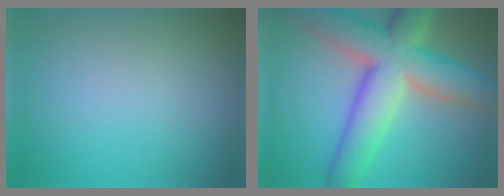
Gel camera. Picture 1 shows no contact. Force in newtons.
{"total": 11.9, "press": 11.9, "slide": 0.8}